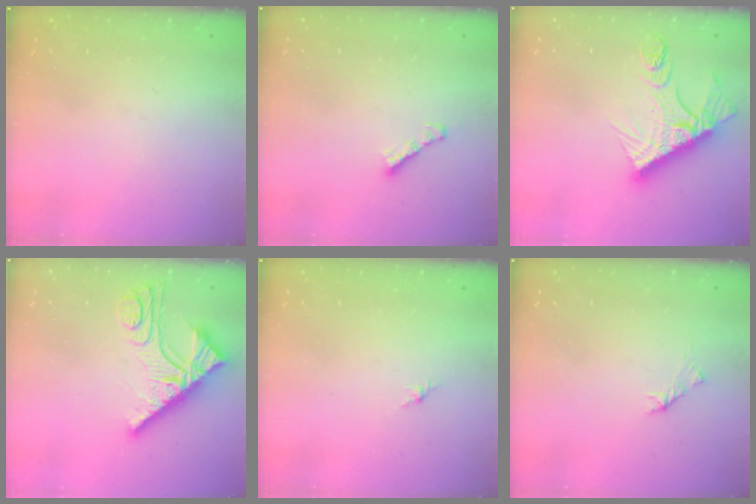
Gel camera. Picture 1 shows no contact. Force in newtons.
{"total": 2.7, "press": 2.7, "slide": 0.3}
{"total": 14.0, "press": 14.0, "slide": 1.2}
{"total": 12.5, "press": 12.5, "slide": 0.7}
{"total": 0.0}
{"total": 2.0, "press": 1.9, "slide": 0.6}